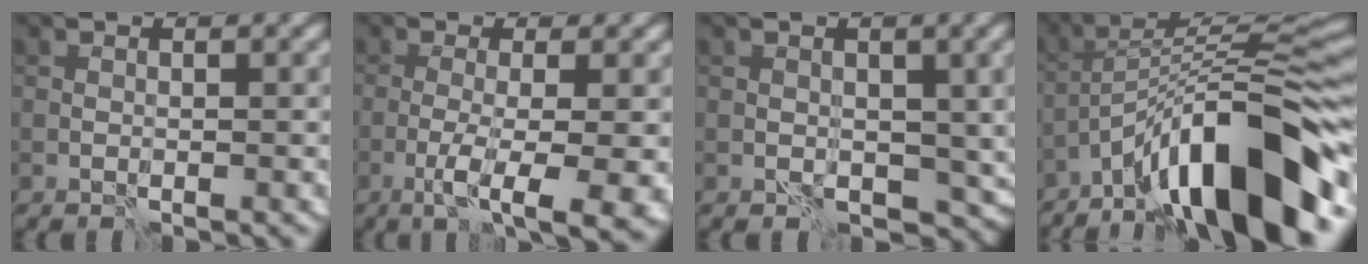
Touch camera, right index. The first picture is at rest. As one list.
[{"total": 8.1, "force": [-3.7, 2.2, 6.9], "torque": [-0.097, -0.009, -0.056]}, {"total": 5.3, "force": [-1.5, 3.9, 3.3], "torque": [-0.041, -0.013, -0.003]}, {"total": 13.1, "force": [-7.9, 3.0, 10.0], "torque": [-0.144, 0.028, -0.134]}]